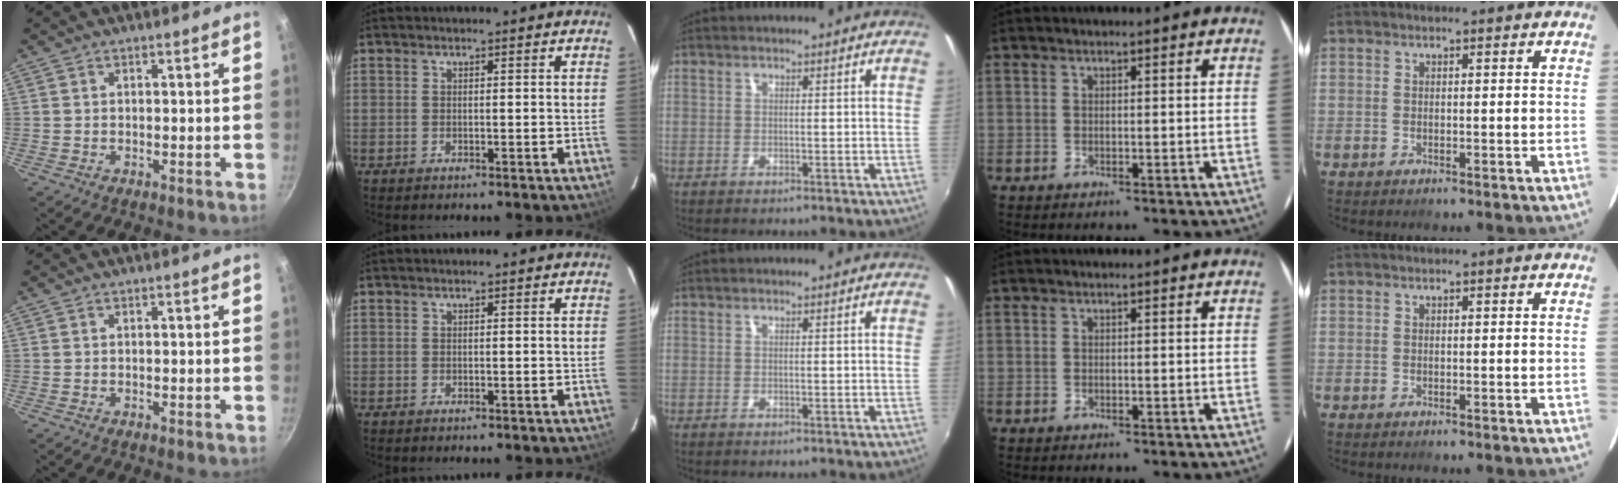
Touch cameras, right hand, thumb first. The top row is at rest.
{}